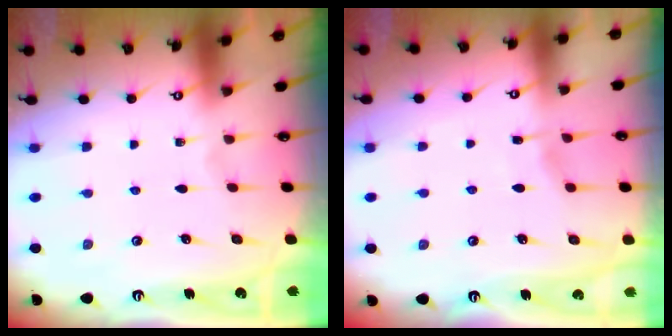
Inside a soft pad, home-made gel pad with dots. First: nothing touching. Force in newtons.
{"total": 2.5, "press": 2.5, "slide": 0.4}